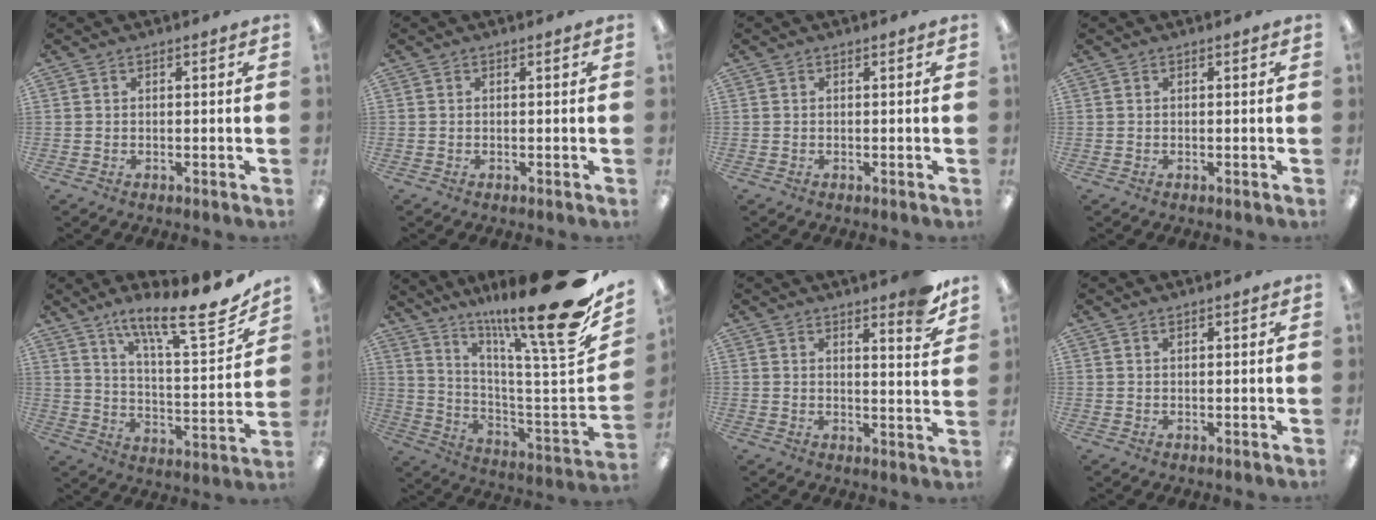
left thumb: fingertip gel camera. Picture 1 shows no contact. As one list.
[{"total": 0.0}, {"total": 0.0}, {"total": 0.0}, {"total": 17.9, "force": [13.3, 4.1, 11.3], "torque": [-0.168, -0.091, 0.212]}, {"total": 24.9, "force": [16.9, 1.8, 18.3], "torque": [-0.251, -0.138, 0.261]}, {"total": 8.4, "force": [6.5, 1.9, 5.1], "torque": [-0.058, -0.039, 0.105]}, {"total": 0.9, "force": [0.7, 0.3, 0.4], "torque": [-0.010, 0.002, 0.013]}]